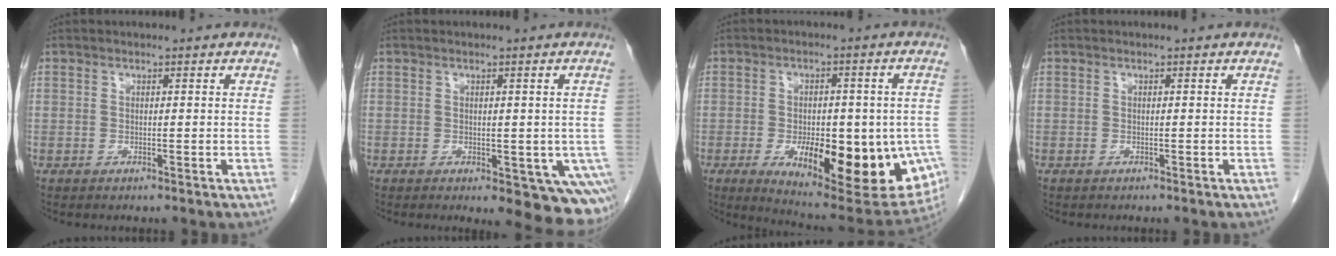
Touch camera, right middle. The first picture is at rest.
{"total": 11.6, "force": [-5.5, 5.3, 8.7], "torque": [-0.073, -0.019, -0.059]}
{"total": 21.2, "force": [-6.5, 7.4, 18.8], "torque": [-0.205, -0.015, -0.068]}
{"total": 0.0}